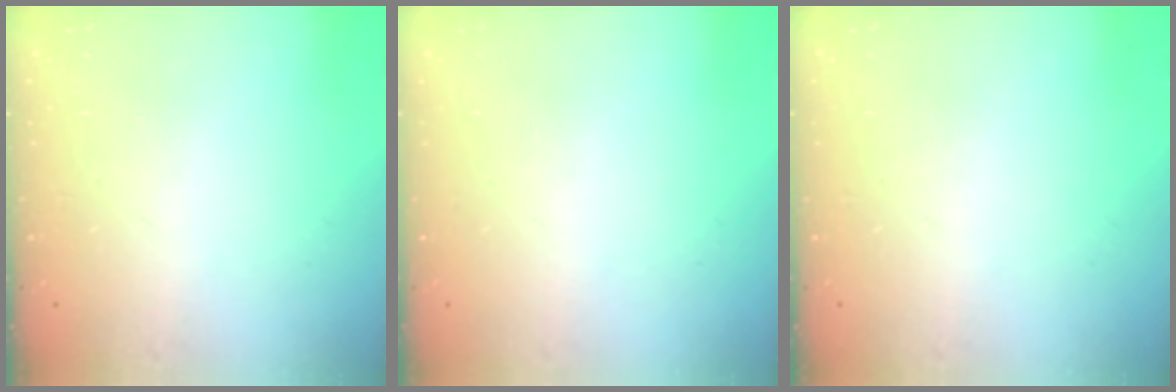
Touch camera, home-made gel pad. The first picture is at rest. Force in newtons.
{"total": 0.0}
{"total": 0.0}